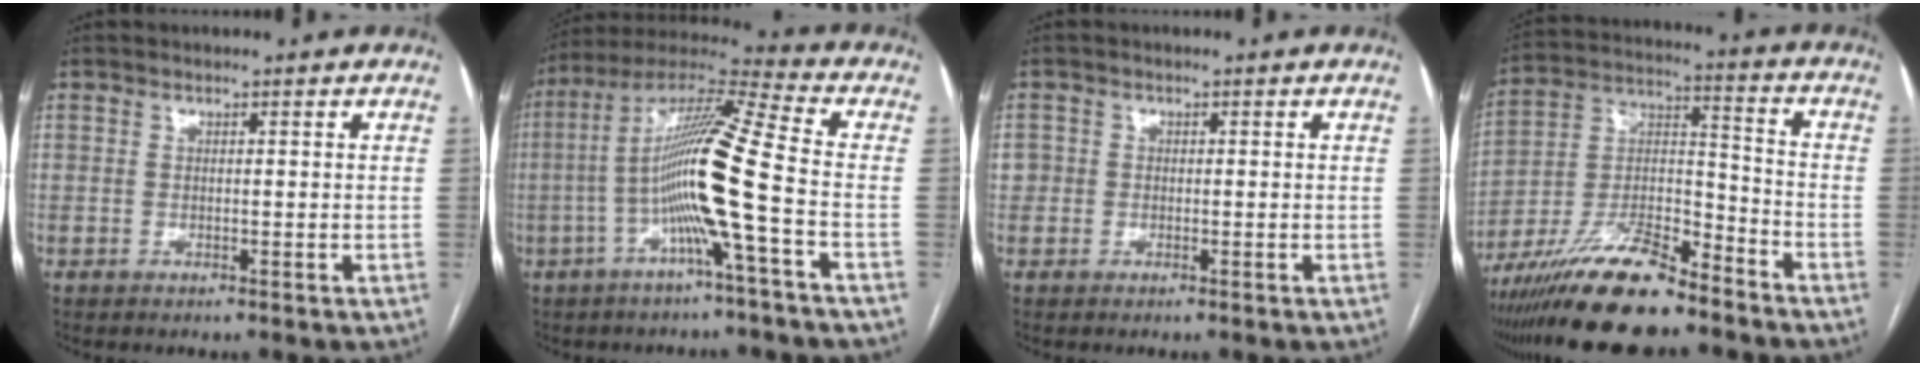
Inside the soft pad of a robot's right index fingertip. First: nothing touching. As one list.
[{"total": 14.6, "force": [-3.1, -1.0, 14.3], "torque": [-0.266, 0.011, -0.070]}, {"total": 2.2, "force": [-0.1, 2.2, 0.4], "torque": [0.000, 0.010, 0.000]}, {"total": 16.1, "force": [-13.0, 2.9, 9.0], "torque": [-0.170, 0.002, -0.235]}]